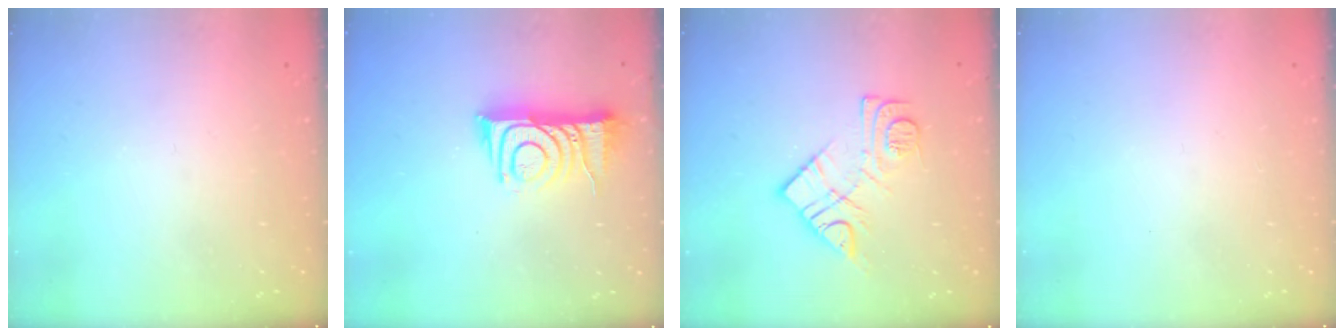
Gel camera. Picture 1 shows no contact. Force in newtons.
{"total": 11.2, "press": 11.2, "slide": 1.2}
{"total": 11.0, "press": 10.9, "slide": 0.7}
{"total": 1.6, "press": 1.6, "slide": 0.1}